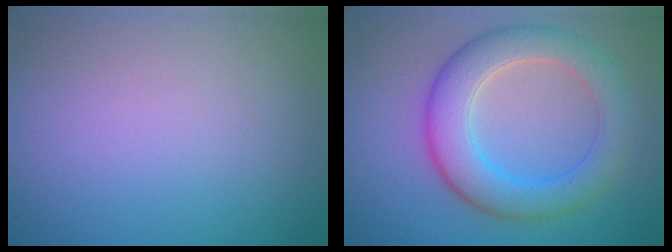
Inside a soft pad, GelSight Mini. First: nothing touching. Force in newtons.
{"total": 6.0, "press": 6.0, "slide": 0.1}